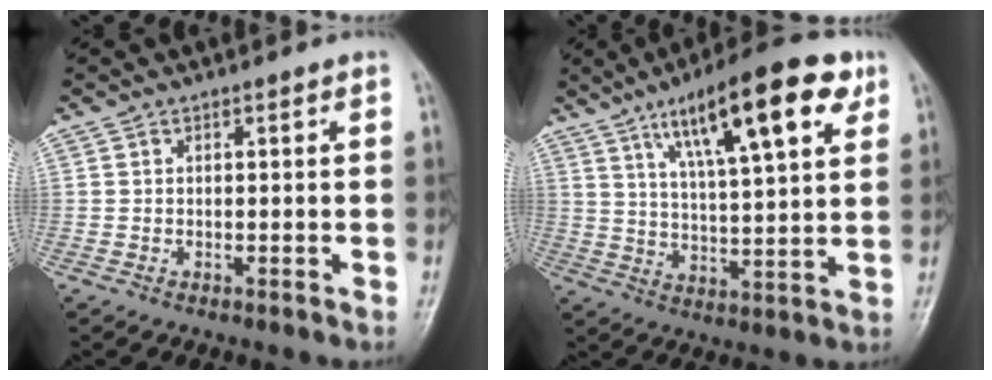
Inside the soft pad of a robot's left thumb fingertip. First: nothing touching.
{"total": 18.8, "force": [9.6, 5.2, 15.2], "torque": [-0.213, -0.024, 0.151]}